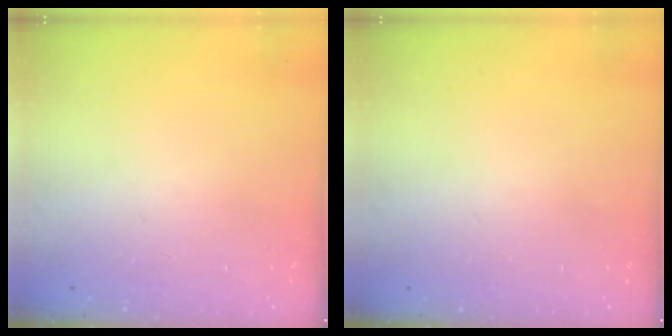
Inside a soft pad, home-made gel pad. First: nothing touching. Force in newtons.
{"total": 0.0}